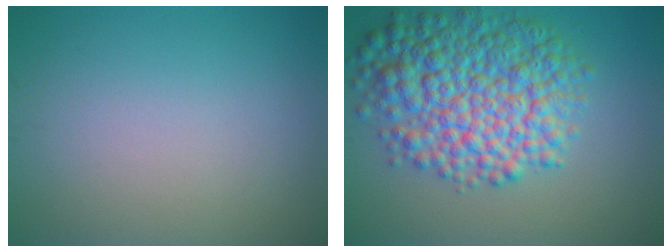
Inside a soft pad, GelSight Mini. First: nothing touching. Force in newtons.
{"total": 9.7, "press": 9.7, "slide": 0.2}